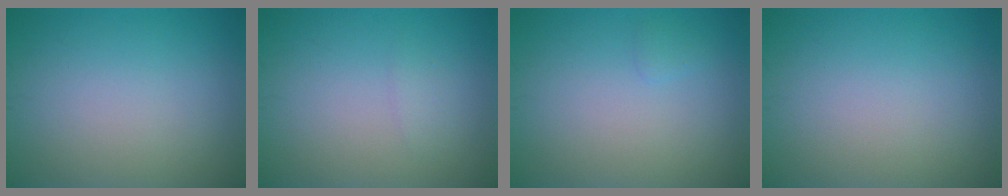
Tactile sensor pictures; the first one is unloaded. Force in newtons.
{"total": 0.8, "press": 0.8, "slide": 0.1}
{"total": 0.6, "press": 0.6, "slide": 0.1}
{"total": 0.0}